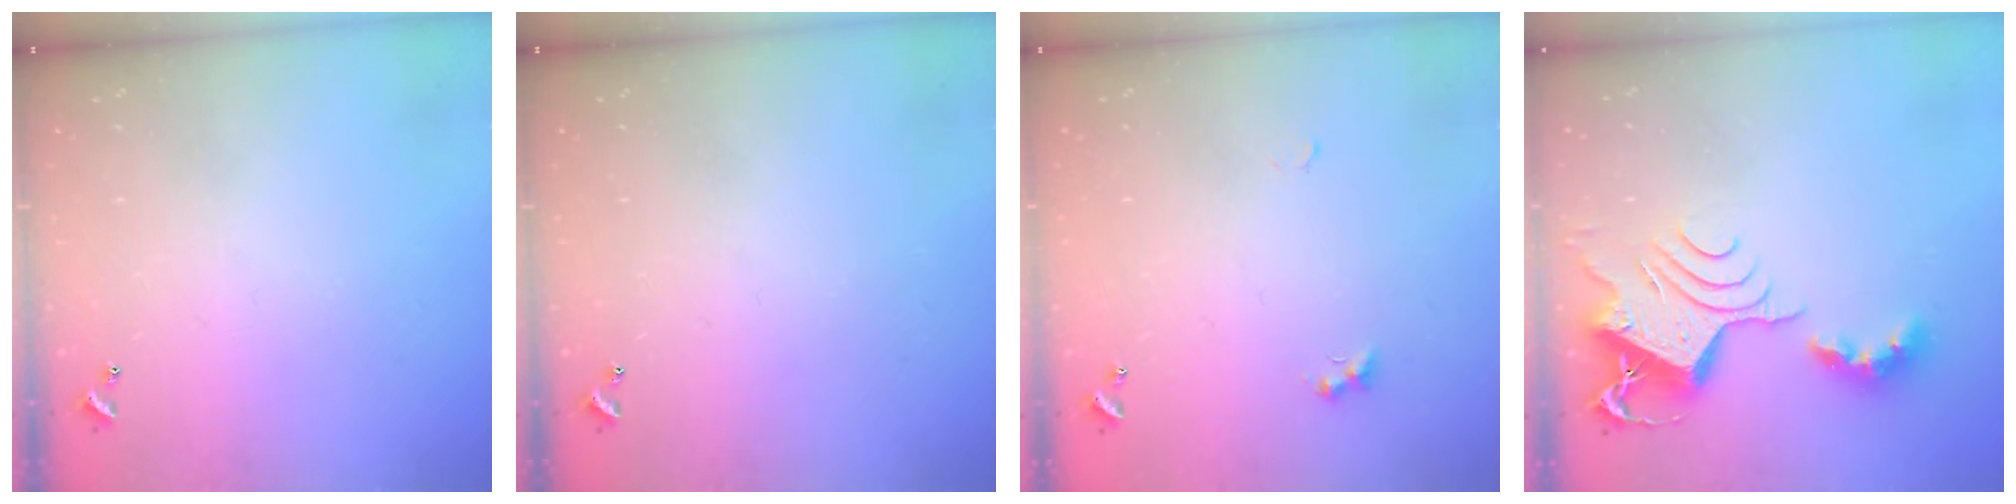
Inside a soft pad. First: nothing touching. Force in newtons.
{"total": 0.0}
{"total": 3.8, "press": 3.7, "slide": 0.7}
{"total": 10.3, "press": 10.3, "slide": 1.1}